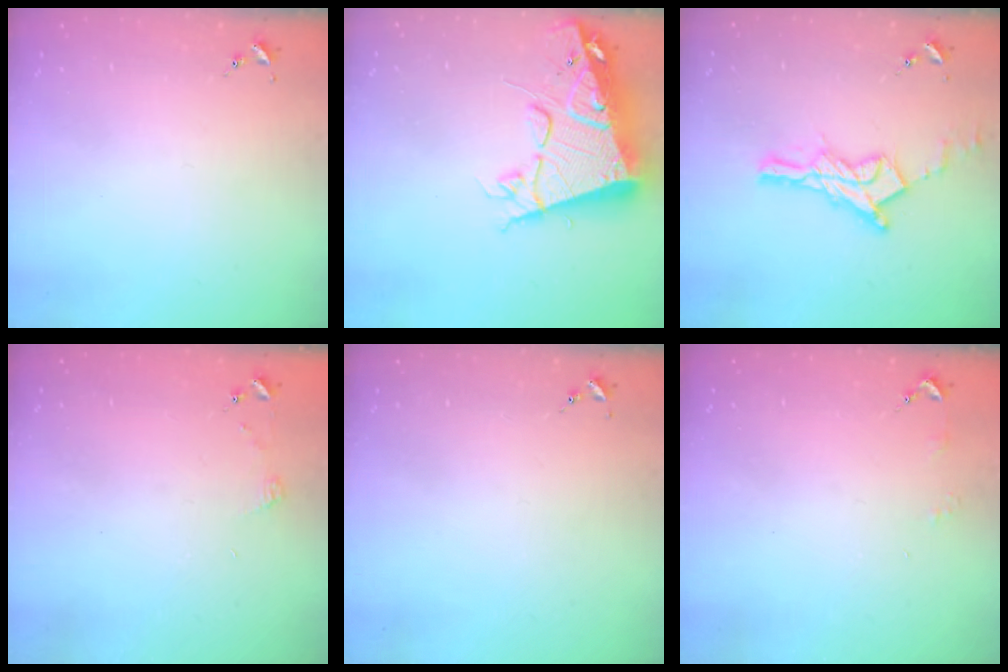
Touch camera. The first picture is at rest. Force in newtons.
{"total": 18.3, "press": 18.1, "slide": 2.1}
{"total": 14.2, "press": 14.1, "slide": 1.0}
{"total": 3.9, "press": 3.9, "slide": 0.4}
{"total": 0.0}
{"total": 2.9, "press": 2.8, "slide": 0.3}